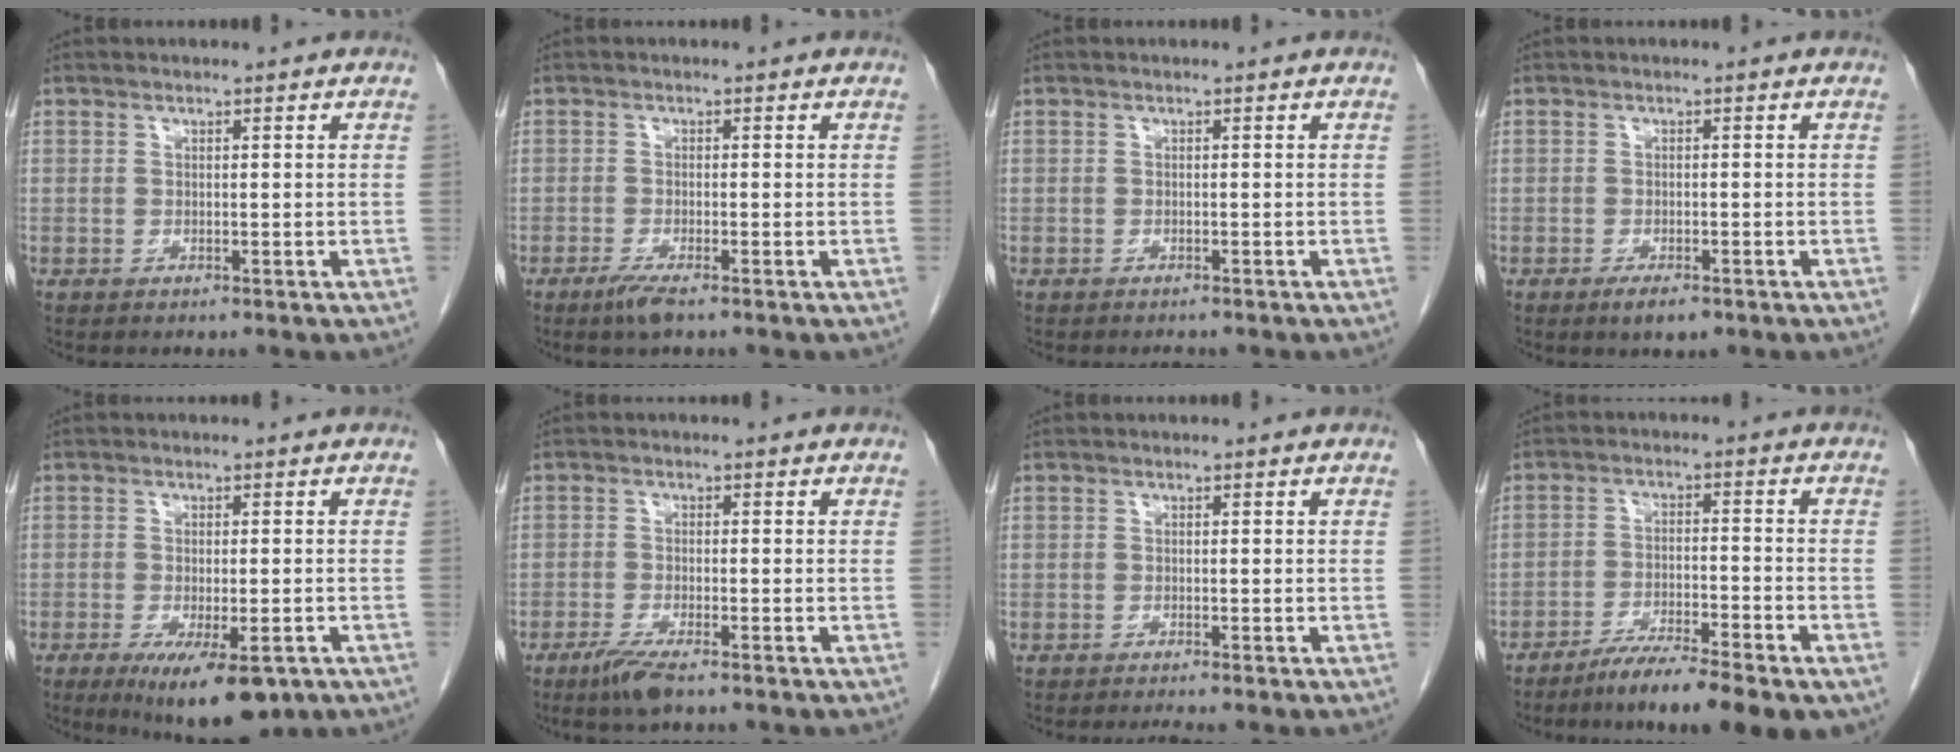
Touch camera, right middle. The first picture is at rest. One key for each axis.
{"total": 2.8, "fx": -1.9, "fy": 0.2, "fz": 2.1, "tx": -0.046, "ty": -0.007, "tz": -0.038}
{"total": 1.1, "fx": -1.0, "fy": 0.2, "fz": 0.3, "tx": -0.009, "ty": -0.004, "tz": -0.012}
{"total": 2.5, "fx": -1.6, "fy": 0.8, "fz": 1.7, "tx": -0.034, "ty": -0.003, "tz": -0.023}
{"total": 9.9, "fx": -5.8, "fy": 2.8, "fz": 7.5, "tx": -0.111, "ty": -0.019, "tz": -0.083}
{"total": 4.4, "fx": -3.0, "fy": 0.5, "fz": 3.1, "tx": -0.066, "ty": -0.011, "tz": -0.057}
{"total": 1.7, "fx": -1.5, "fy": -0.4, "fz": 0.7, "tx": -0.012, "ty": -0.003, "tz": -0.023}
{"total": 10.5, "fx": -7.6, "fy": 1.1, "fz": 7.1, "tx": -0.108, "ty": -0.016, "tz": -0.122}